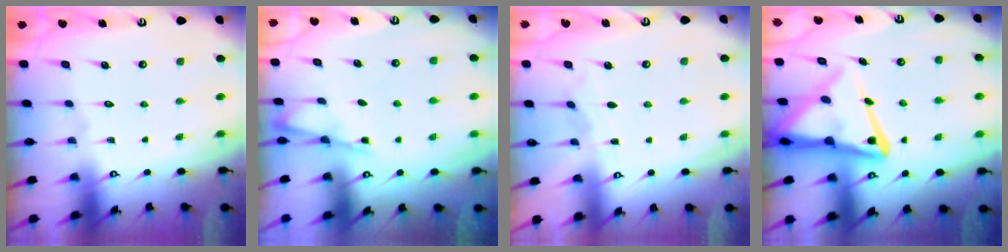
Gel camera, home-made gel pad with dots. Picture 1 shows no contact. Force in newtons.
{"total": 4.0, "press": 4.0, "slide": 0.4}
{"total": 3.3, "press": 3.3, "slide": 0.1}
{"total": 14.1, "press": 14.1, "slide": 1.3}